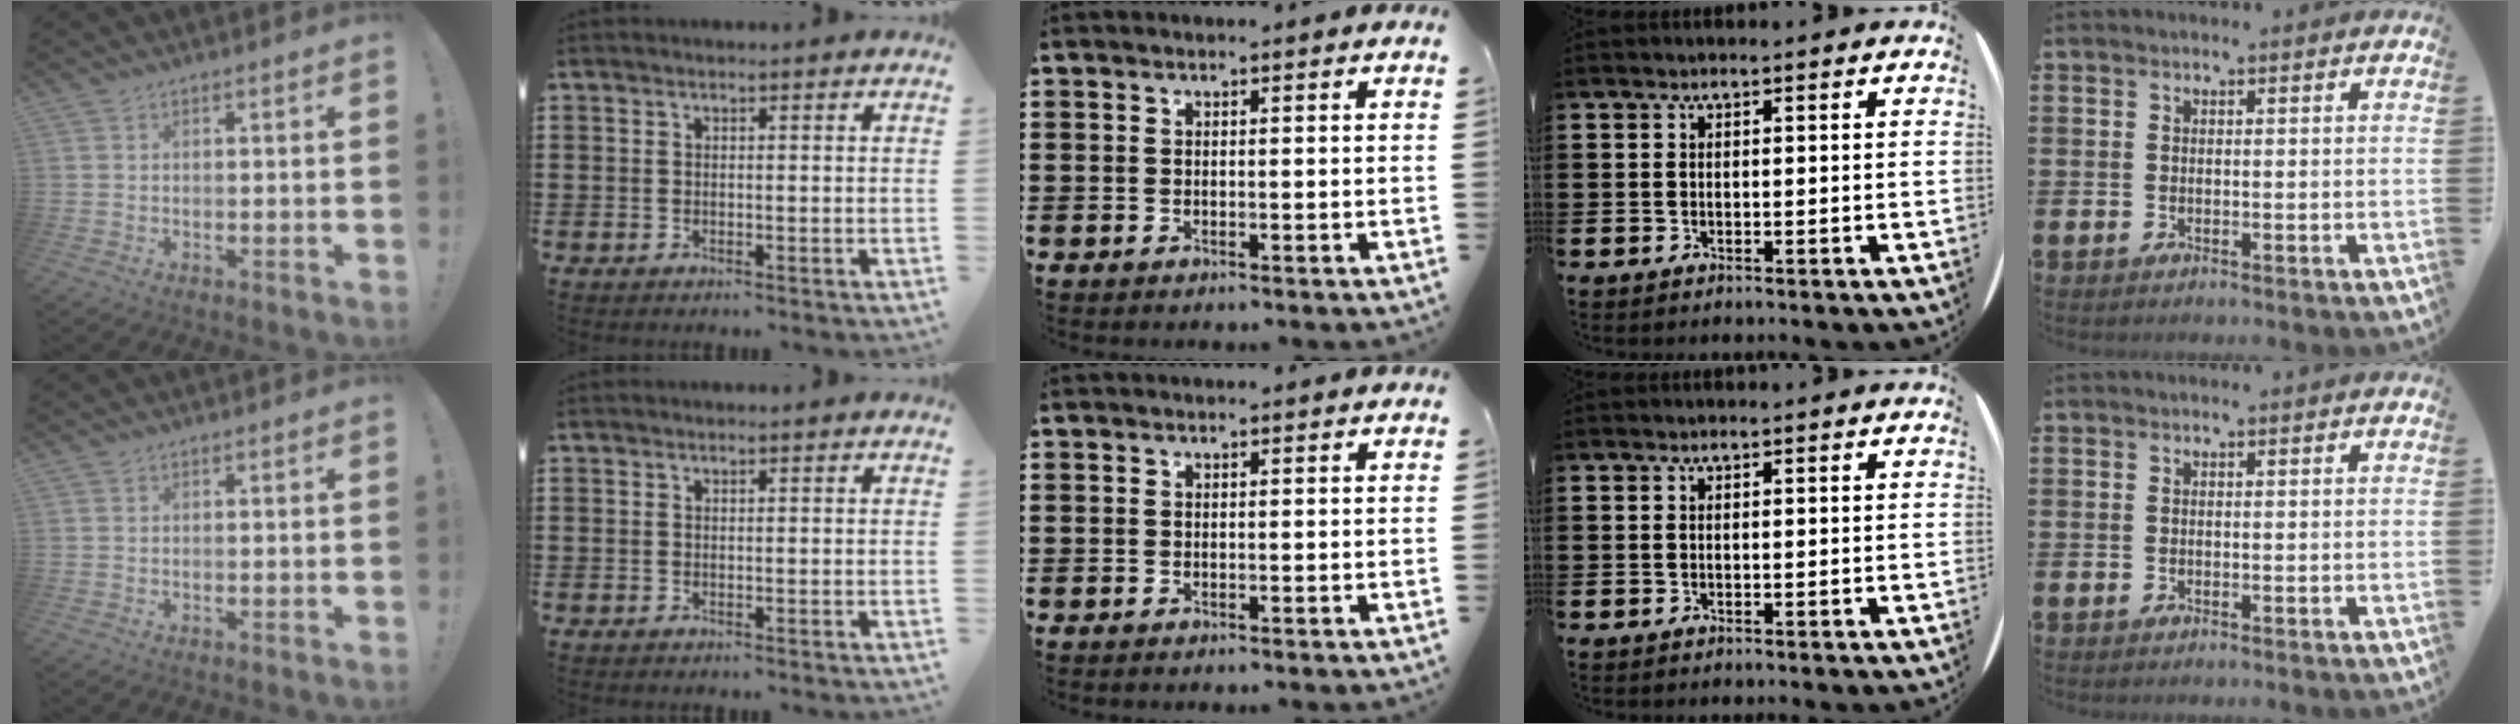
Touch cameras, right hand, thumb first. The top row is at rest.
{}